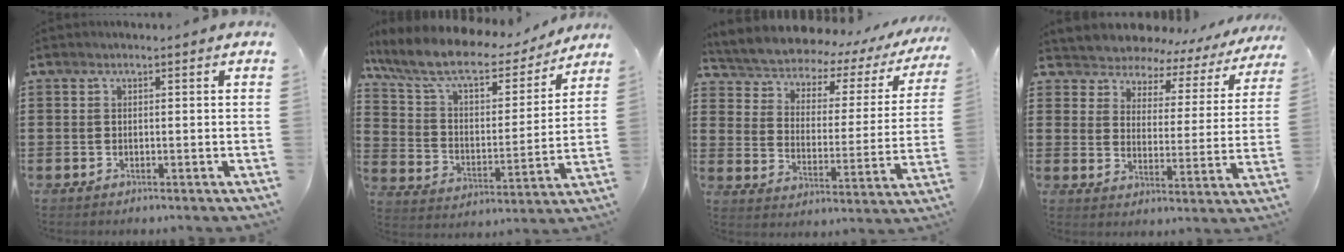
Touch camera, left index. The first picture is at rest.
{"total": 9.6, "force": [7.8, 2.7, 5.0], "torque": [-0.128, -0.041, 0.134]}
{"total": 3.6, "force": [3.4, 1.2, 0.7], "torque": [-0.042, -0.036, 0.047]}
{"total": 4.5, "force": [4.3, 1.1, -0.1], "torque": [-0.030, -0.035, 0.070]}